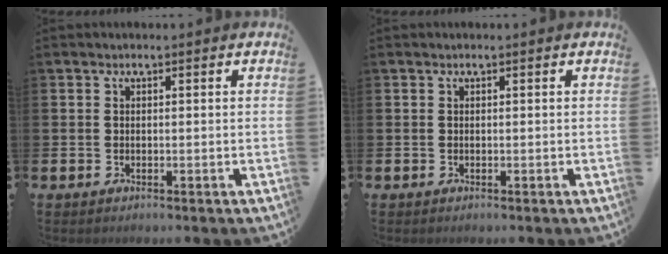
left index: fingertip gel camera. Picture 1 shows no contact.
{"total": 0.0}